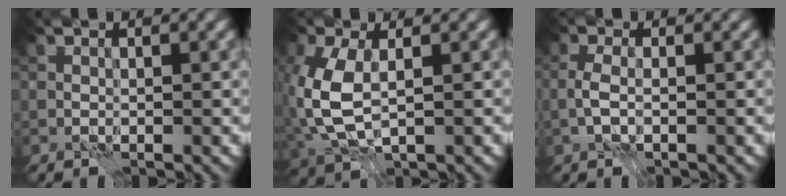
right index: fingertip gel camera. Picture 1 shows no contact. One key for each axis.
{"total": 6.6, "fx": -0.5, "fy": 3.8, "fz": 5.3, "tx": -0.138, "ty": -0.002, "tz": -0.011}
{"total": 2.4, "fx": -0.8, "fy": 1.4, "fz": 1.9, "tx": -0.044, "ty": 0.001, "tz": -0.019}